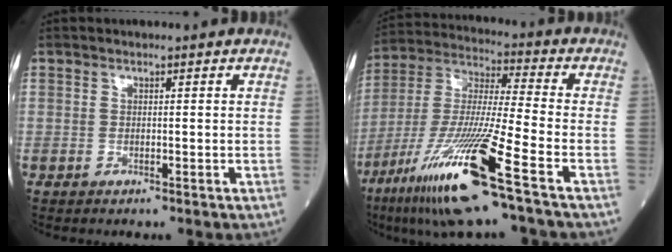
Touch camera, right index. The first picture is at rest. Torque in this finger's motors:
{"motor_torque": [1.56, -0.58, 1.05, 0.21]}